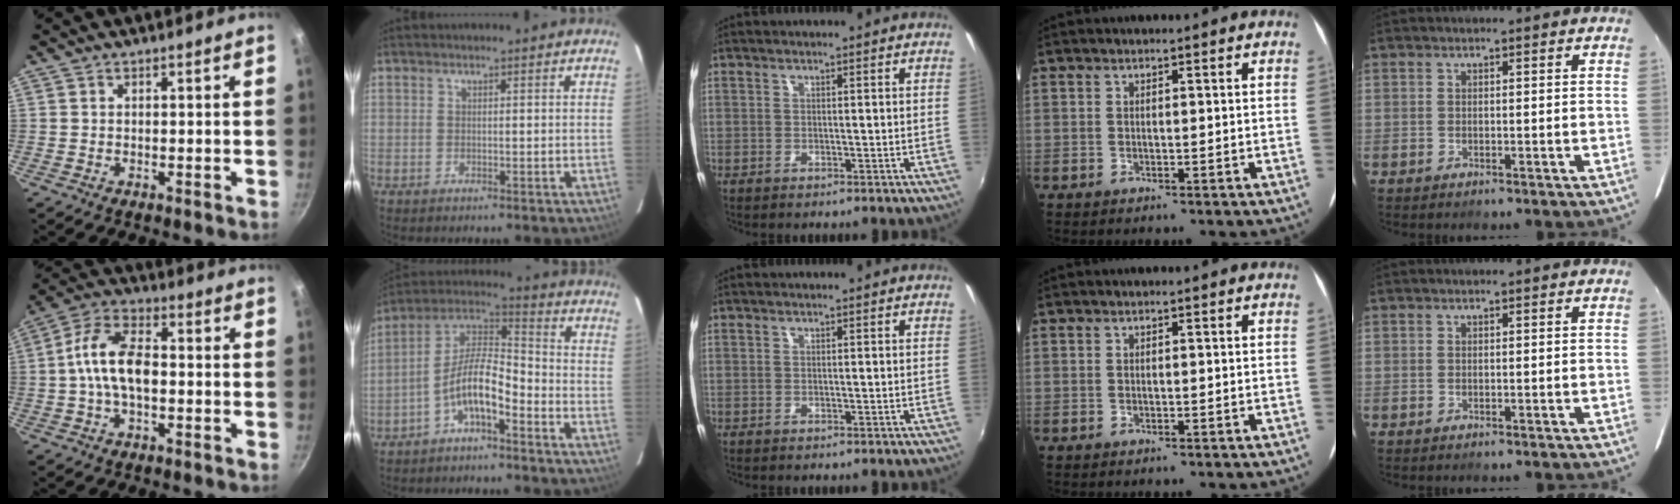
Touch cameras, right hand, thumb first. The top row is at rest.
{"thumb": {"total": 10.5, "force": [-0.7, 5.7, 8.8], "torque": [-0.158, 0.035, -0.026]}, "index": {"total": 9.6, "force": [-5.1, 3.2, 7.5], "torque": [-0.163, 0.016, -0.095]}}